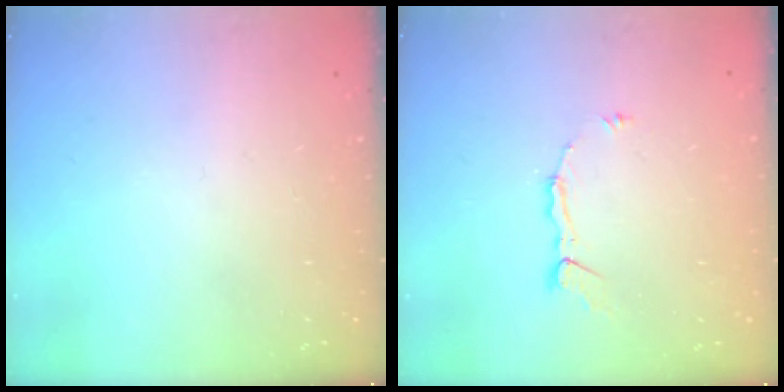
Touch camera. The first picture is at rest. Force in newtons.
{"total": 4.7, "press": 4.7, "slide": 0.1}